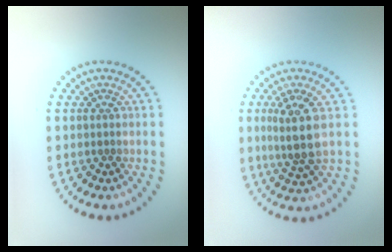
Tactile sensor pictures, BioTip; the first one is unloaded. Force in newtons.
{"total": 3.8, "press": 3.4, "slide": 1.6}